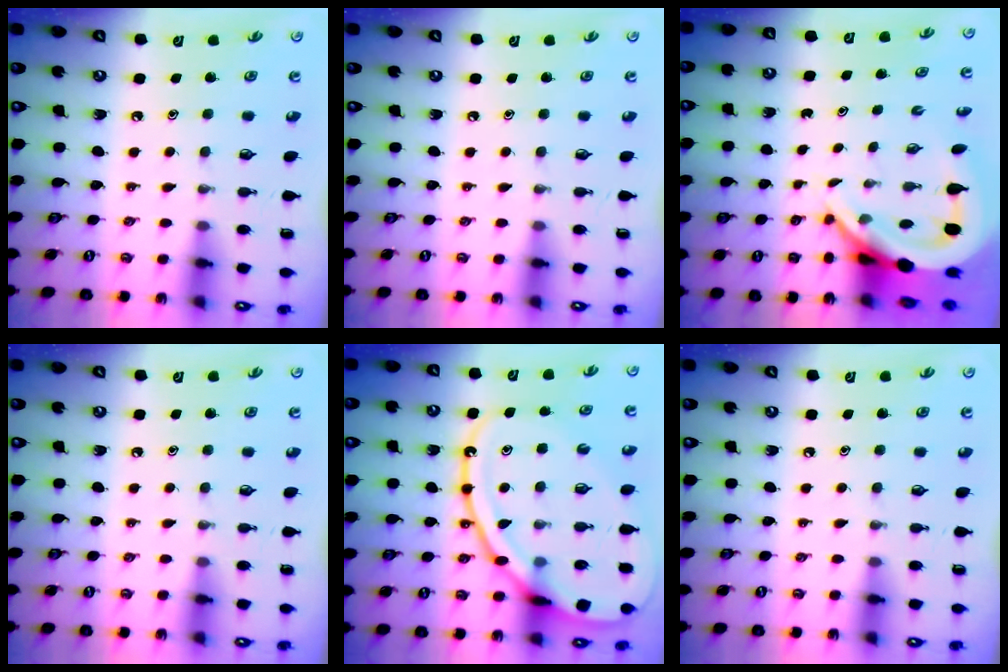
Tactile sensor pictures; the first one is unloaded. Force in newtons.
{"total": 0.0}
{"total": 8.9, "press": 8.8, "slide": 1.3}
{"total": 0.0}
{"total": 19.5, "press": 19.4, "slide": 1.2}
{"total": 0.0}